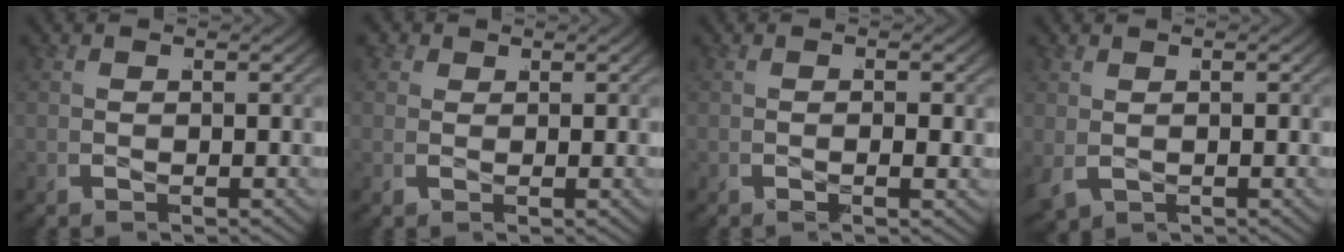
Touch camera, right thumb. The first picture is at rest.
{"total": 1.6, "force": [1.0, 1.1, 0.4], "torque": [-0.008, -0.005, 0.017]}
{"total": 0.7, "force": [-0.3, 0.1, 0.6], "torque": [-0.011, -0.003, -0.006]}
{"total": 0.8, "force": [0.2, 0.7, -0.1], "torque": [-0.005, -0.001, 0.011]}